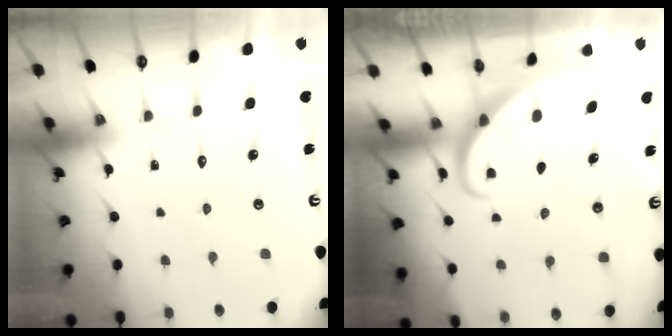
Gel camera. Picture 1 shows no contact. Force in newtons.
{"total": 2.2, "press": 2.2, "slide": 0.2}